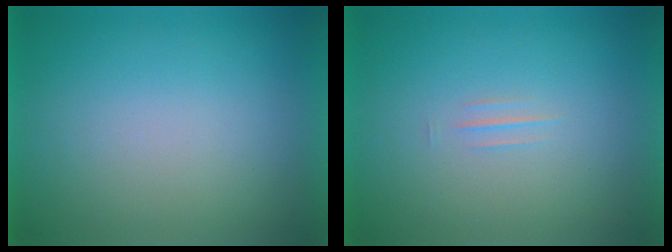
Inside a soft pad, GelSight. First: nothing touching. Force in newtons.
{"total": 1.2}